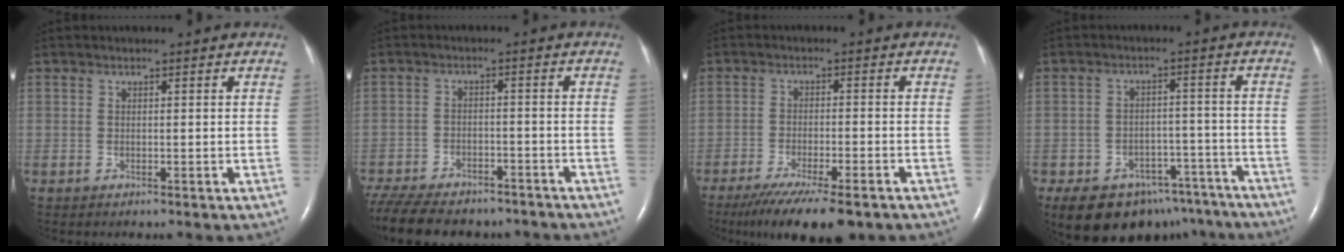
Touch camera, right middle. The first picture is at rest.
{"total": 18.7, "force": [-15.5, 6.9, 7.8], "torque": [-0.215, -0.024, -0.217]}
{"total": 12.5, "force": [-9.5, 1.9, 7.8], "torque": [-0.125, -0.028, -0.146]}
{"total": 15.7, "force": [-11.8, 8.7, 5.6], "torque": [-0.088, 0.018, -0.146]}